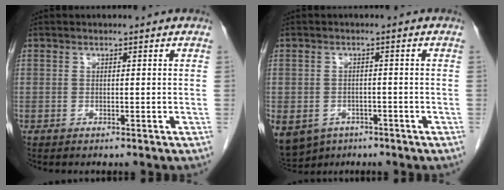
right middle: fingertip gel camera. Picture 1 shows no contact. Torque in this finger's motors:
{"motor_torque": [1.03, -1.11, 1.05, 0.21]}